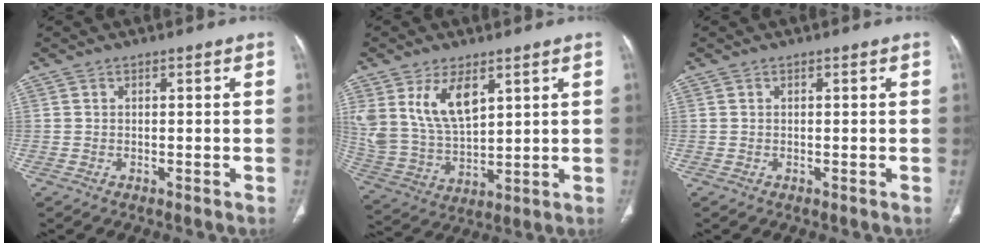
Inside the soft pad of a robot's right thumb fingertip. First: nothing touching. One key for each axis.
{"total": 13.1, "fx": 6.2, "fy": 6.8, "fz": 9.3, "tx": -0.170, "ty": -0.025, "tz": 0.139}
{"total": 0.0}